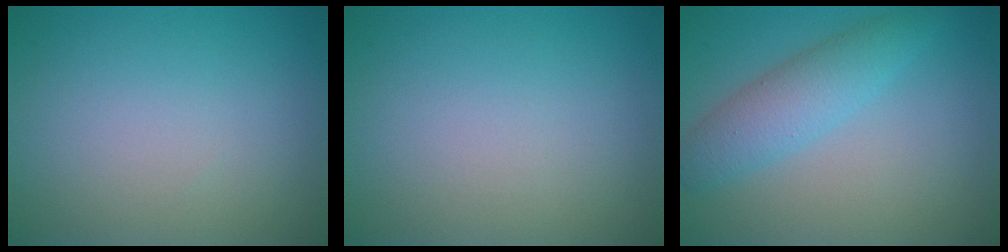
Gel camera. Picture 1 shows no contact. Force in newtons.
{"total": 0.0}
{"total": 3.8, "press": 3.8, "slide": 0.0}